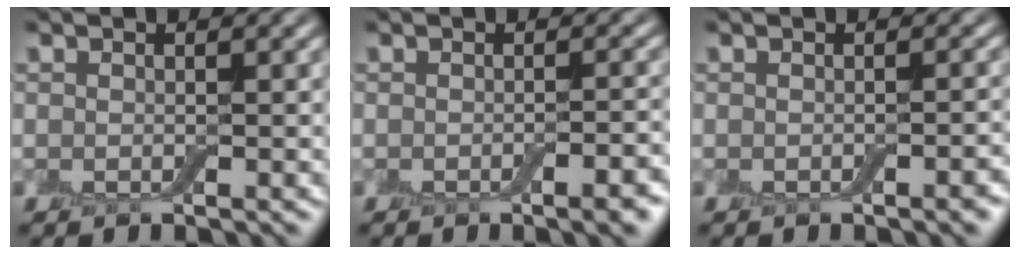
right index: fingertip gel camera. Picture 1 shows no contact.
{"total": 2.9, "force": [-1.2, 0.8, 2.5], "torque": [-0.028, 0.002, -0.018]}
{"total": 1.4, "force": [-0.6, 0.3, 1.3], "torque": [-0.013, 0.002, -0.006]}